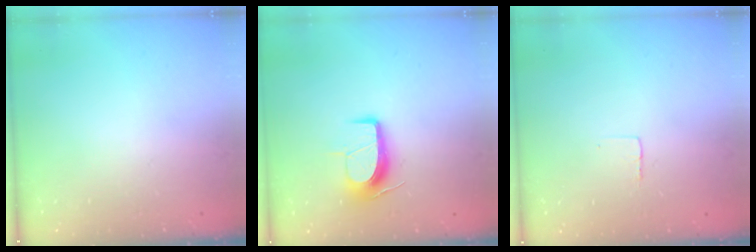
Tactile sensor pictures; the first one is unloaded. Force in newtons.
{"total": 9.9, "press": 9.9, "slide": 0.6}
{"total": 2.3, "press": 2.3, "slide": 0.1}